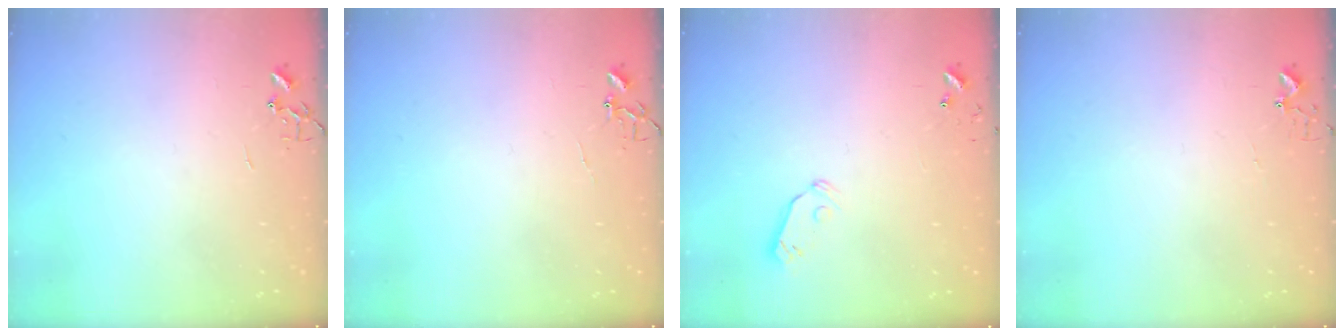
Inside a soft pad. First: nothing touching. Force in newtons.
{"total": 4.3, "press": 4.3, "slide": 0.3}
{"total": 5.9, "press": 5.8, "slide": 1.0}
{"total": 2.7, "press": 2.7, "slide": 0.3}